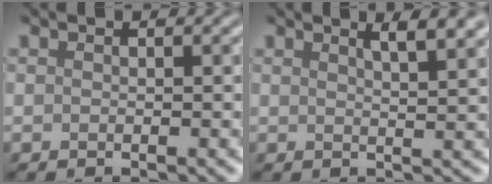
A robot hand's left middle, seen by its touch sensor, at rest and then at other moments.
{"total": 4.2, "force": [2.7, 1.3, 3.0], "torque": [-0.012, 0.022, 0.020]}